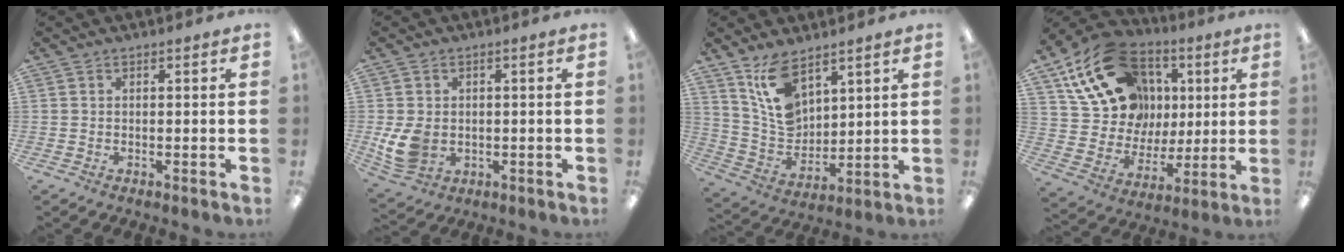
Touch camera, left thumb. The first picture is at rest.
{"total": 7.6, "force": [-0.6, 5.8, 4.9], "torque": [-0.108, 0.002, -0.007]}
{"total": 12.0, "force": [7.5, 6.8, 6.4], "torque": [-0.139, -0.030, 0.144]}
{"total": 21.6, "force": [9.4, 16.3, 10.7], "torque": [-0.173, -0.028, 0.190]}